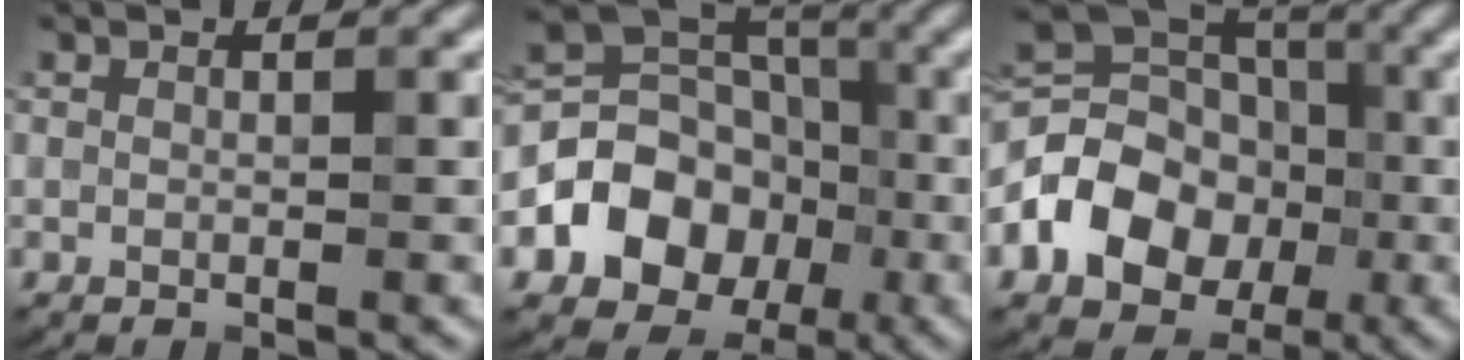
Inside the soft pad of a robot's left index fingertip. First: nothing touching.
{"total": 8.0, "force": [-2.4, 6.5, 4.0], "torque": [-0.053, 0.001, -0.056]}
{"total": 8.6, "force": [-2.6, 6.7, 4.8], "torque": [-0.082, 0.001, -0.062]}